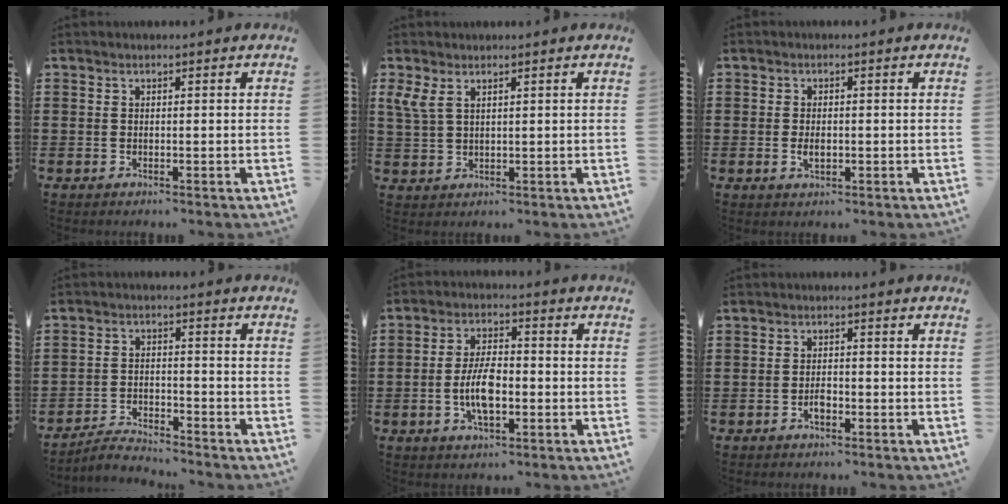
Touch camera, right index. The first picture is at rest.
{"total": 3.3, "force": [1.7, 1.2, 2.5], "torque": [-0.063, 0.000, 0.029]}
{"total": 2.0, "force": [-0.3, 1.1, 1.6], "torque": [-0.031, 0.003, -0.005]}
{"total": 3.6, "force": [-3.6, 0.2, 0.4], "torque": [-0.011, 0.006, -0.074]}
{"total": 6.8, "force": [-1.5, 2.9, 6.0], "torque": [-0.132, 0.000, -0.034]}
{"total": 2.0, "force": [-1.0, 0.8, 1.5], "torque": [-0.030, 0.000, -0.017]}